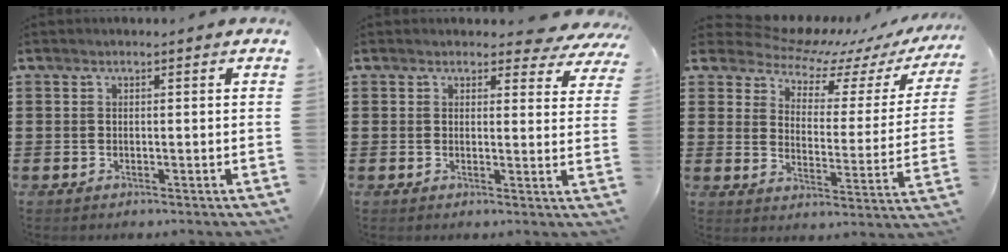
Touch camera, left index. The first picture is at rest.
{"total": 3.2, "force": [2.8, 1.0, 1.1], "torque": [-0.016, -0.013, 0.047]}
{"total": 7.1, "force": [6.7, 1.9, 1.6], "torque": [-0.057, -0.055, 0.111]}